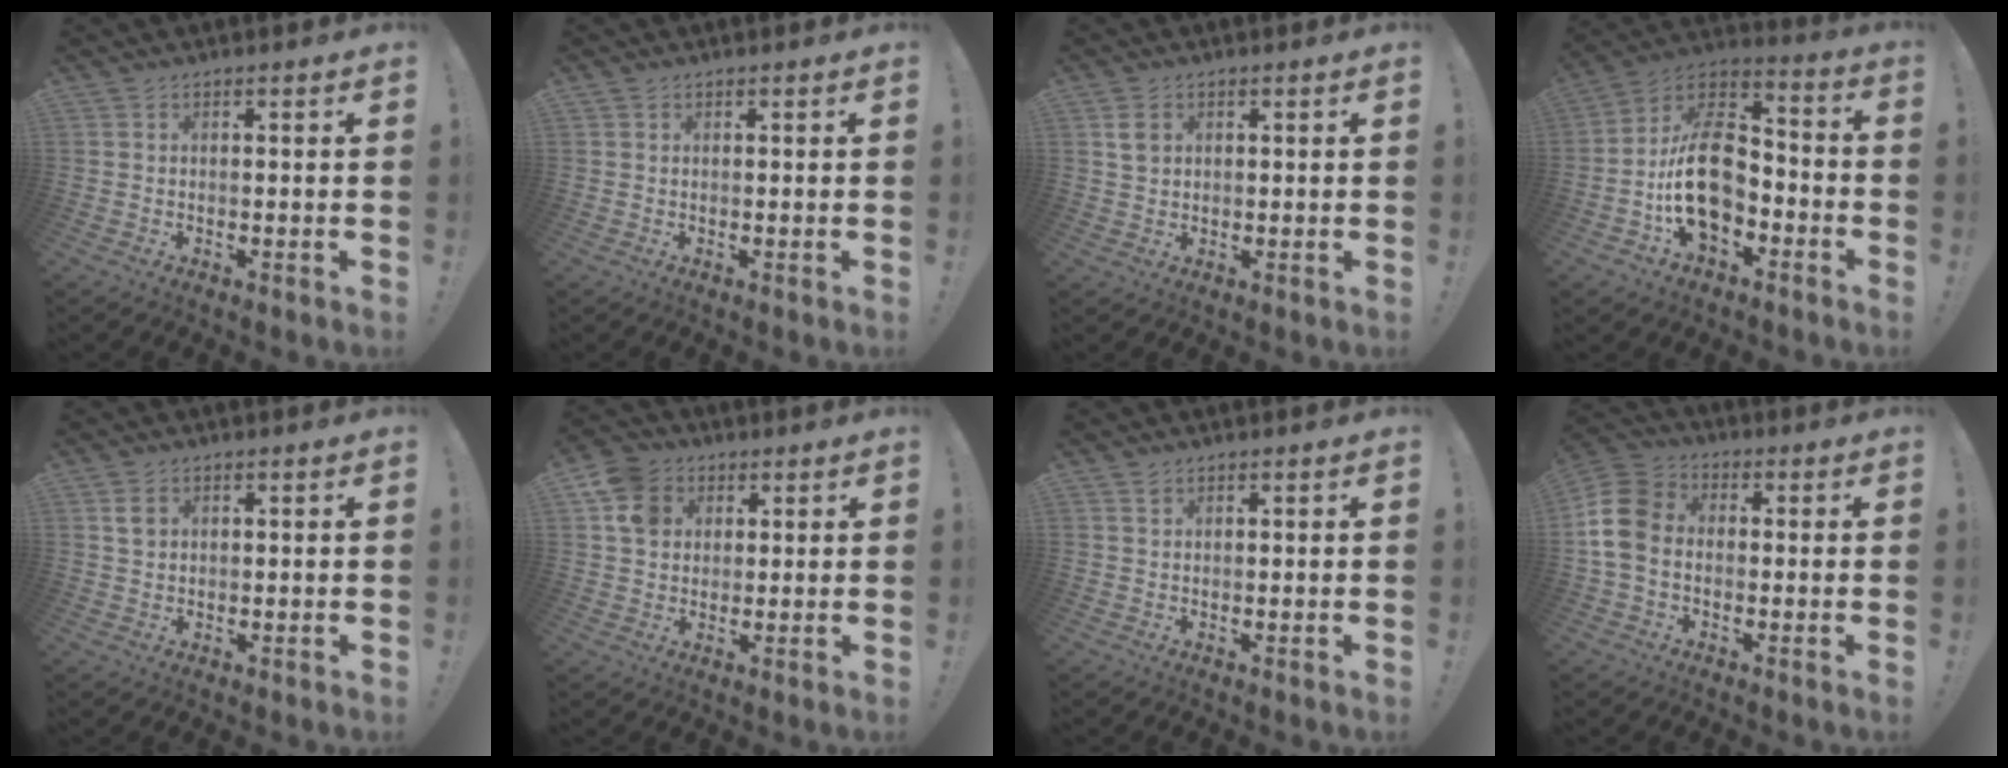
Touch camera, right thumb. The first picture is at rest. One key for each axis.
{"total": 0.0}
{"total": 3.3, "fx": 1.4, "fy": 2.5, "fz": 1.6, "tx": -0.025, "ty": 0.002, "tz": 0.025}
{"total": 18.6, "fx": -4.3, "fy": 12.7, "fz": 13.0, "tx": -0.231, "ty": 0.034, "tz": -0.063}
{"total": 2.9, "fx": 1.2, "fy": 2.3, "fz": 1.3, "tx": -0.011, "ty": -0.002, "tz": 0.020}
{"total": 9.8, "fx": 3.2, "fy": 8.2, "fz": 4.3, "tx": -0.069, "ty": -0.008, "tz": 0.064}
{"total": 0.9, "fx": 0.7, "fy": 0.6, "fz": 0.1, "tx": 0.013, "ty": -0.007, "tz": 0.011}
{"total": 10.8, "fx": -0.8, "fy": 8.4, "fz": 6.8, "tx": -0.149, "ty": 0.020, "tz": -0.012}